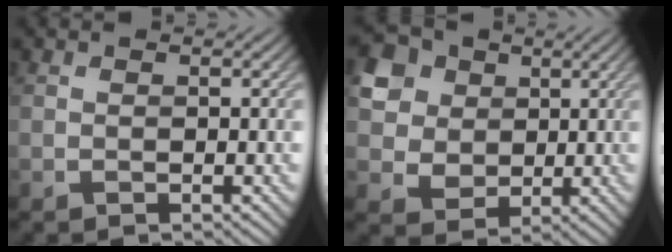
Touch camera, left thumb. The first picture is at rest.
{"total": 10.4, "force": [3.2, 8.7, 4.7], "torque": [-0.164, 0.013, 0.069]}